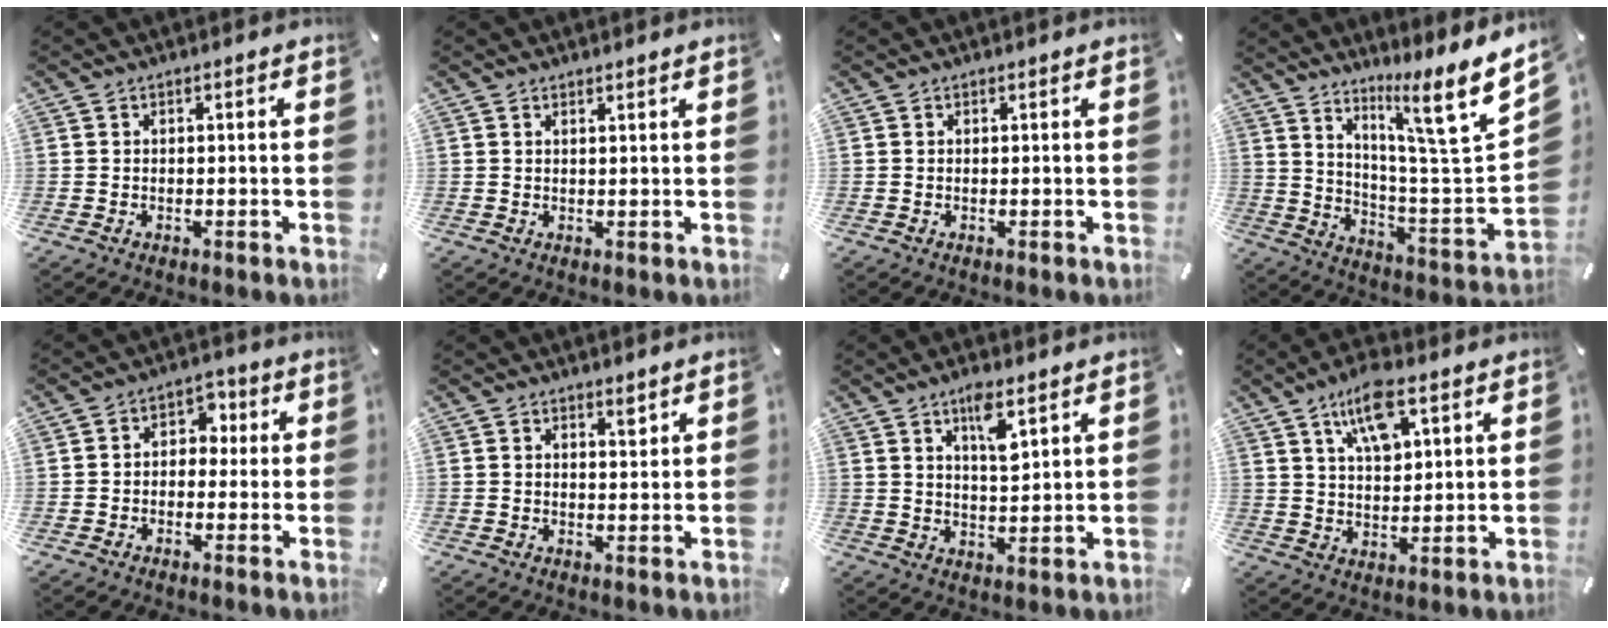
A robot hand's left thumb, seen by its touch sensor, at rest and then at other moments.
{"total": 0.9, "force": [0.8, -0.1, 0.3], "torque": [-0.005, -0.004, 0.016]}
{"total": 0.0}
{"total": 14.7, "force": [10.1, 1.5, 10.6], "torque": [-0.157, -0.100, 0.145]}
{"total": 4.9, "force": [-0.5, 4.0, 2.8], "torque": [-0.042, 0.011, -0.016]}
{"total": 2.4, "force": [1.8, 0.8, 1.4], "torque": [-0.014, -0.009, 0.028]}
{"total": 7.3, "force": [4.4, 2.4, 5.3], "torque": [-0.084, -0.021, 0.069]}
{"total": 10.3, "force": [5.8, 4.8, 7.0], "torque": [-0.117, -0.015, 0.100]}